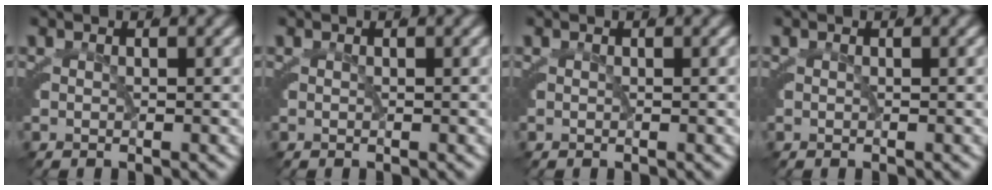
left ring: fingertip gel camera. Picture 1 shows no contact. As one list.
[{"total": 0.0}, {"total": 0.0}, {"total": 0.0}]